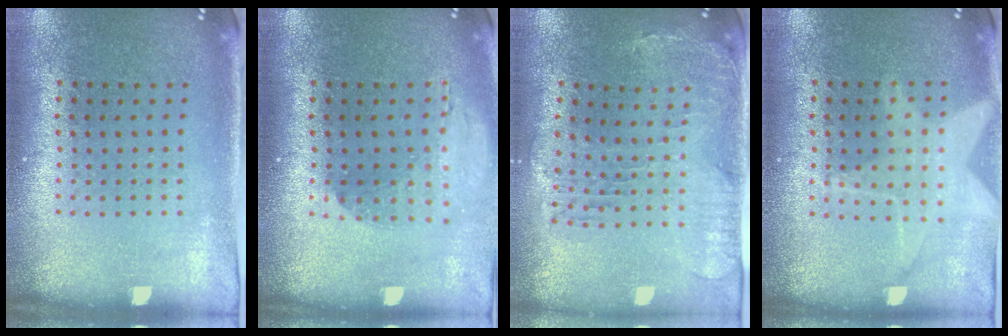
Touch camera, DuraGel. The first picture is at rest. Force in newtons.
{"total": 1.2, "press": 1.2, "slide": 0.2}
{"total": 0.6, "press": 0.5, "slide": 0.3}
{"total": 1.3, "press": 1.2, "slide": 0.4}